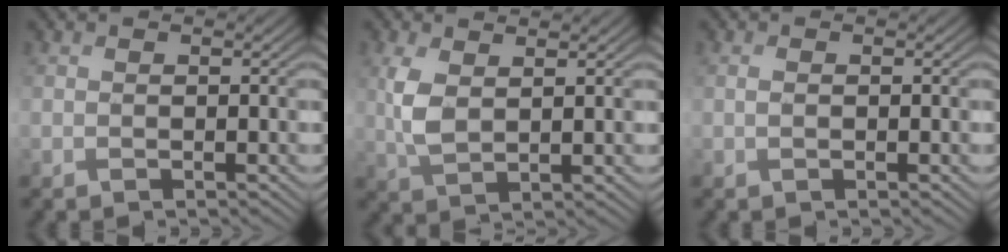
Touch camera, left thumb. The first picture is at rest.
{"total": 4.3, "force": [2.0, 1.7, 3.4], "torque": [-0.089, 0.009, 0.044]}
{"total": 0.5, "force": [0.5, -0.1, 0.2], "torque": [-0.005, 0.004, 0.008]}